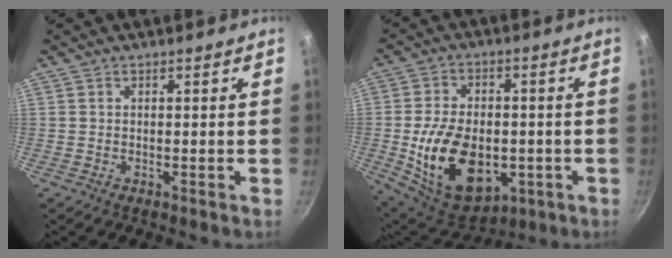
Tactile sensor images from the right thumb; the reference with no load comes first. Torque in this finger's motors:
{"motor_torque": [-0.58, 1.54, 0.21, -0.07, 0.46]}